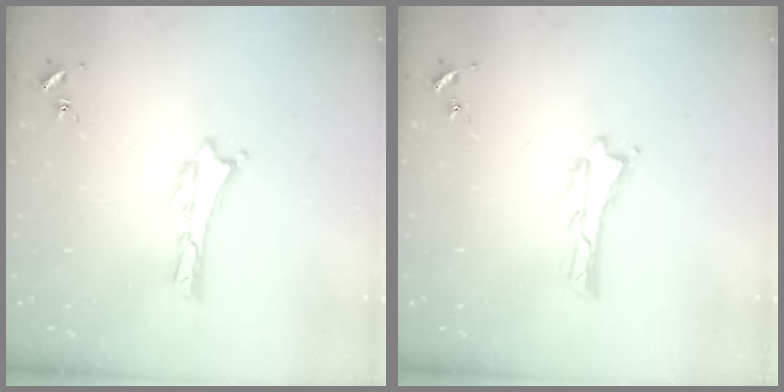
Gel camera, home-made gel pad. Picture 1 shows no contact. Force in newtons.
{"total": 0.0}